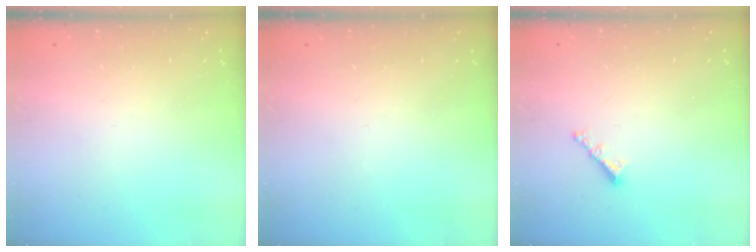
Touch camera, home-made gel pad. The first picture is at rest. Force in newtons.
{"total": 0.0}
{"total": 3.6, "press": 3.6, "slide": 0.4}